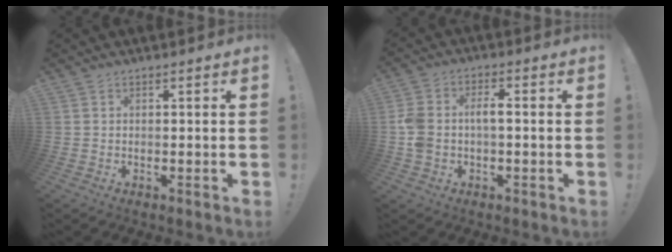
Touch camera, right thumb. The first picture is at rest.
{"total": 7.3, "force": [-0.8, 4.4, 5.8], "torque": [-0.135, 0.009, -0.016]}